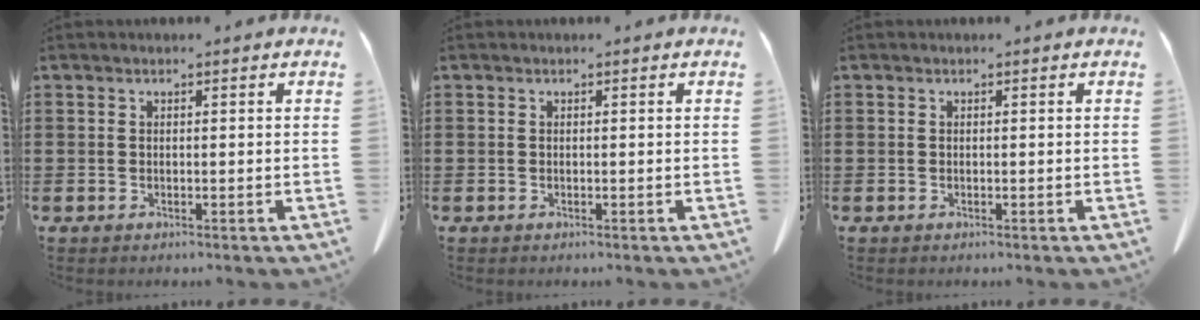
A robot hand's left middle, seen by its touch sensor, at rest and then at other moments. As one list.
[{"total": 0.0}, {"total": 0.0}]